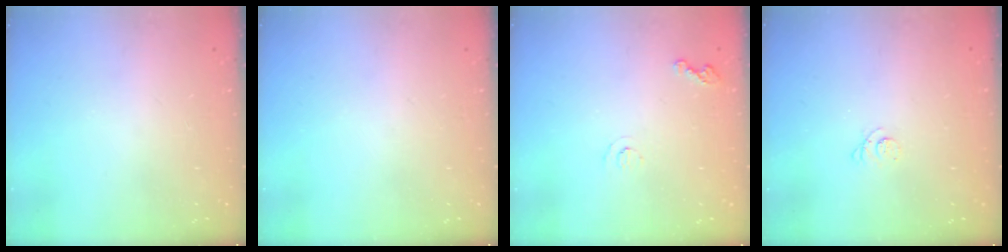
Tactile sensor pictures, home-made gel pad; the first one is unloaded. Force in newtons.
{"total": 0.0}
{"total": 3.7, "press": 3.6, "slide": 0.5}
{"total": 2.3, "press": 2.3, "slide": 0.3}